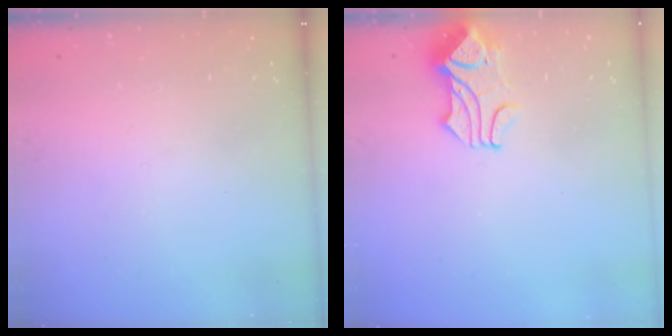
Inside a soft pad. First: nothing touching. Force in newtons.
{"total": 1.6, "press": 1.2, "slide": 1.0}